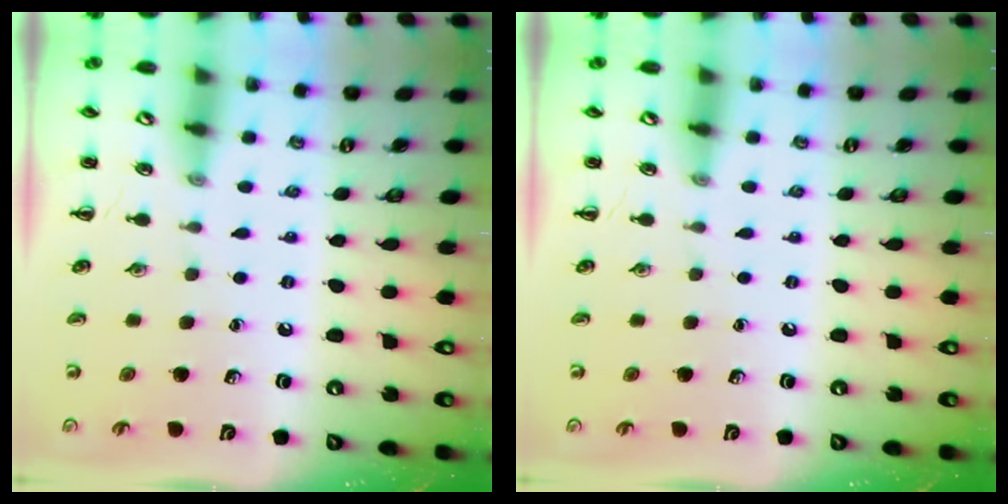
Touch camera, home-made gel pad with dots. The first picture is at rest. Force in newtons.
{"total": 0.0}